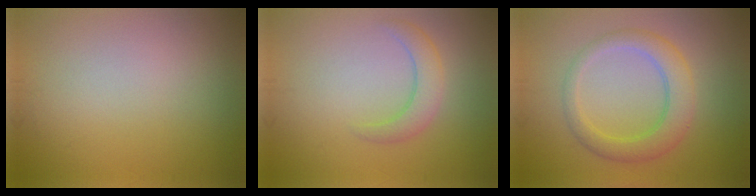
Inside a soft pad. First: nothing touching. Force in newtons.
{"total": 2.4, "press": 2.4, "slide": 0.1}
{"total": 4.1, "press": 4.1, "slide": 0.2}